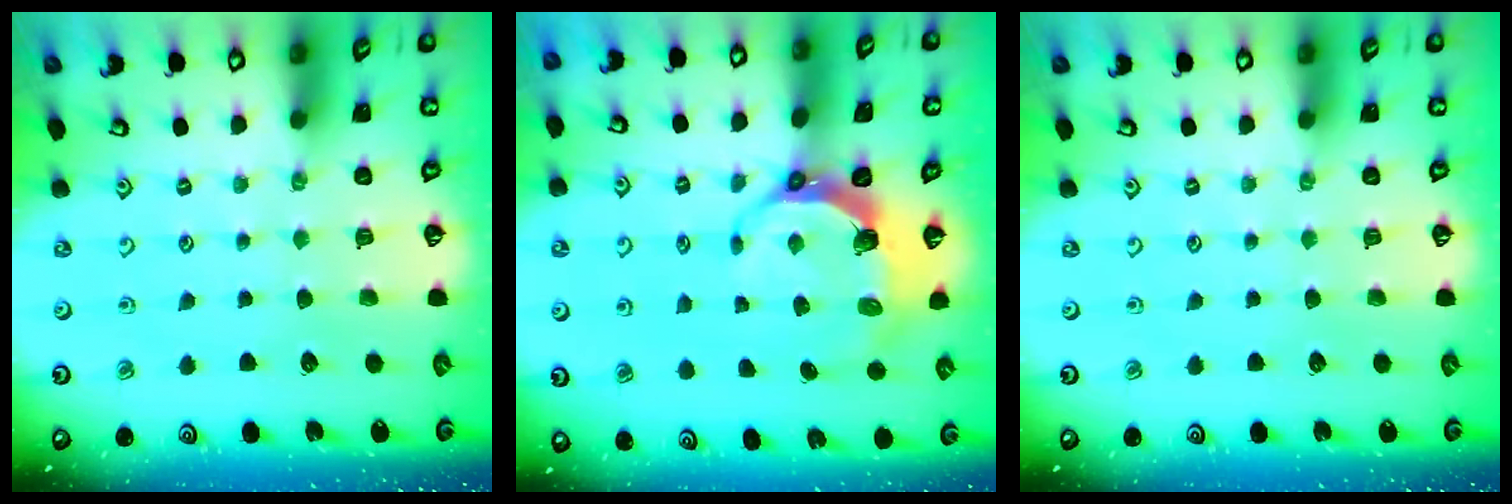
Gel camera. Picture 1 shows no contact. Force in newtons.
{"total": 8.0, "press": 6.6, "slide": 4.5}
{"total": 0.0}